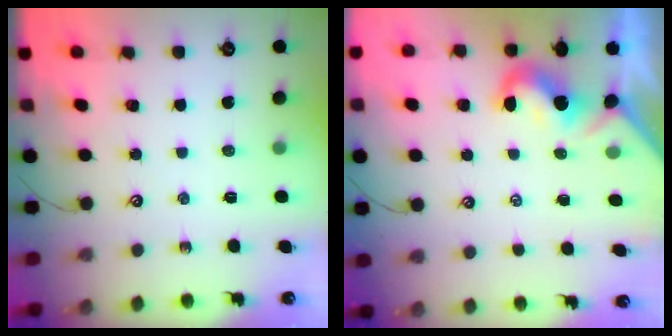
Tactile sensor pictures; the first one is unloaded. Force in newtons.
{"total": 2.3, "press": 2.2, "slide": 0.7}